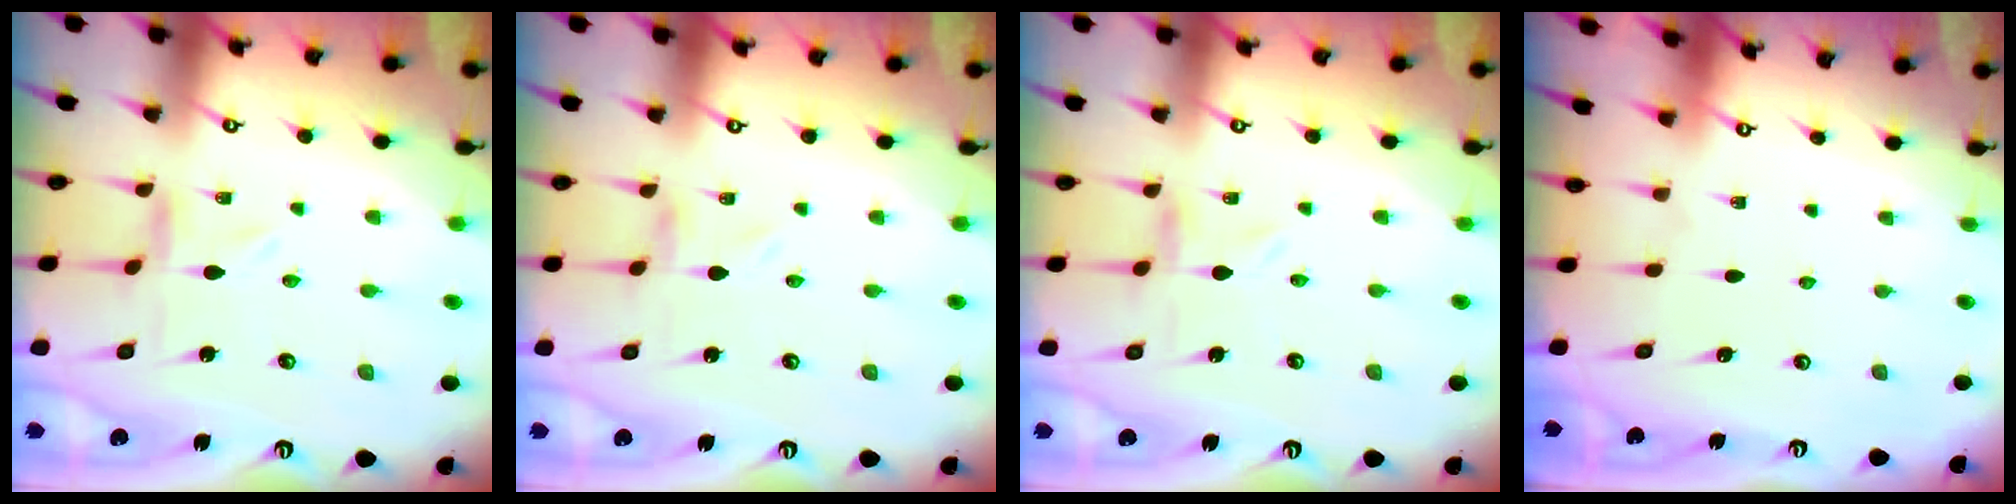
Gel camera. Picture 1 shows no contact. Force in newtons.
{"total": 1.0, "press": 1.0, "slide": 0.0}
{"total": 0.0}
{"total": 0.0}